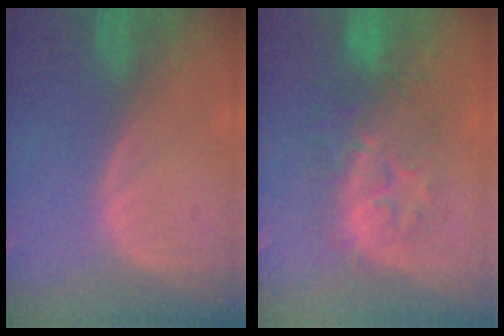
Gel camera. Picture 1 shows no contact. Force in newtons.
{"total": 8.4, "press": 8.3, "slide": 1.1}